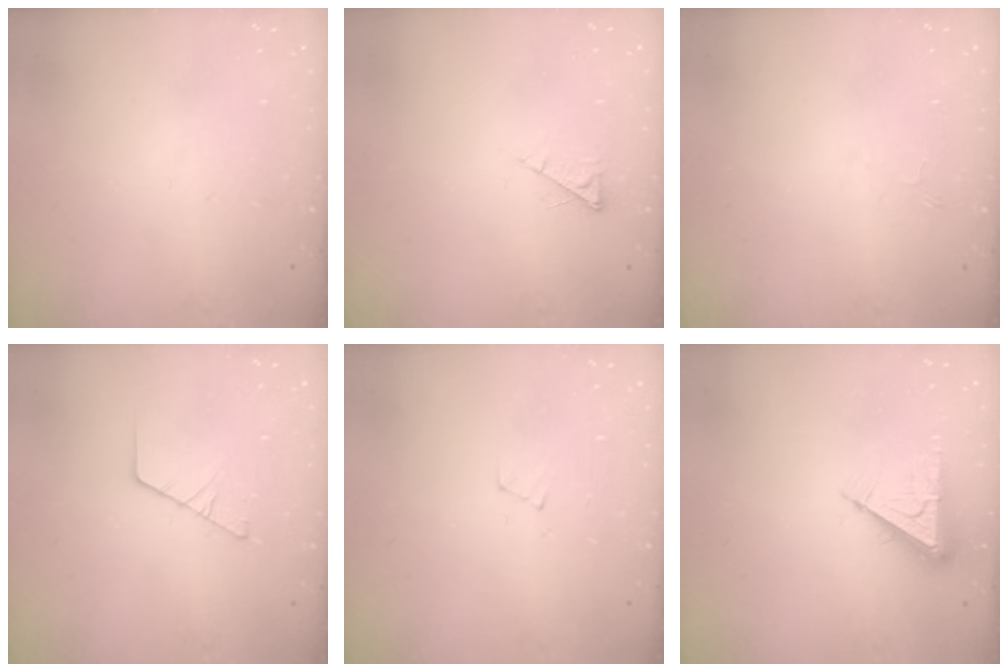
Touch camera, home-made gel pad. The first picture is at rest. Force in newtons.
{"total": 4.2, "press": 4.1, "slide": 0.6}
{"total": 1.9, "press": 1.9, "slide": 0.3}
{"total": 2.5, "press": 2.5, "slide": 0.3}
{"total": 3.8, "press": 3.8, "slide": 0.3}
{"total": 5.8, "press": 5.8, "slide": 0.8}